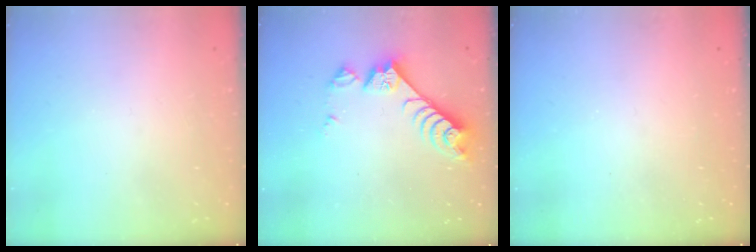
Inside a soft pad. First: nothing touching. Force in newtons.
{"total": 8.6, "press": 8.6, "slide": 0.1}
{"total": 0.0}